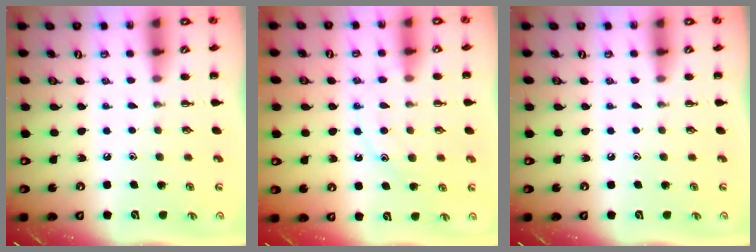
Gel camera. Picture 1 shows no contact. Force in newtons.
{"total": 12.5, "press": 12.5, "slide": 0.9}
{"total": 0.0}